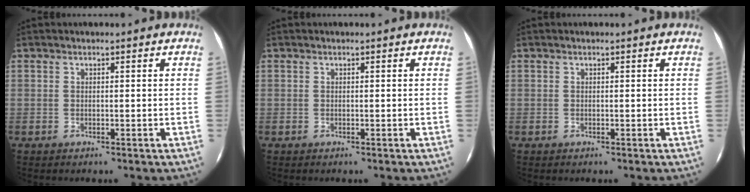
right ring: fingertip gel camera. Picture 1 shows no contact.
{"total": 0.0}
{"total": 0.0}